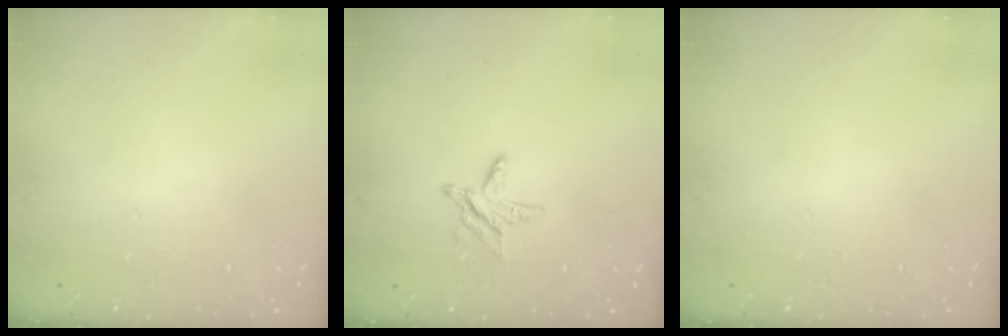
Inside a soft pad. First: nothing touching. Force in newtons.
{"total": 6.4, "press": 6.4, "slide": 0.5}
{"total": 0.0}